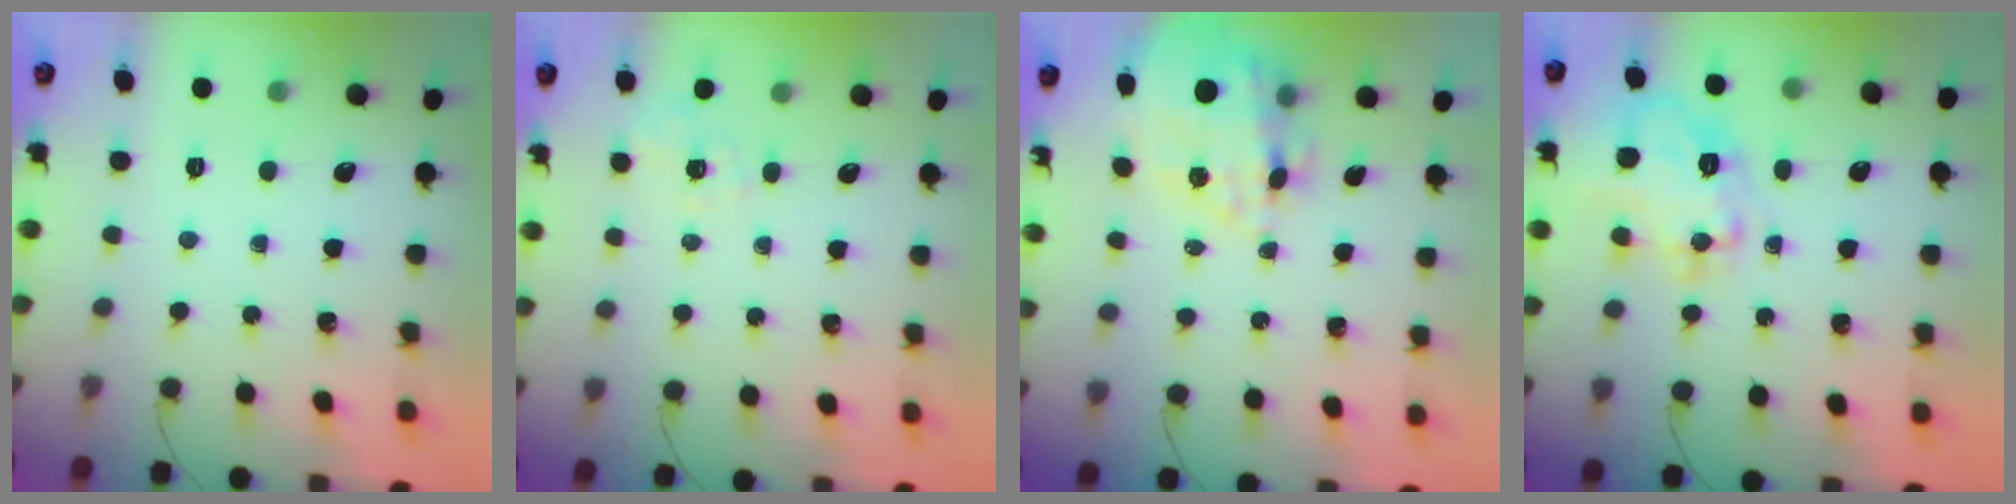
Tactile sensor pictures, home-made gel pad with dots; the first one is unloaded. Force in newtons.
{"total": 1.8, "press": 0.4, "slide": 1.7}
{"total": 16.3, "press": 16.0, "slide": 3.4}
{"total": 16.7, "press": 16.7, "slide": 0.9}